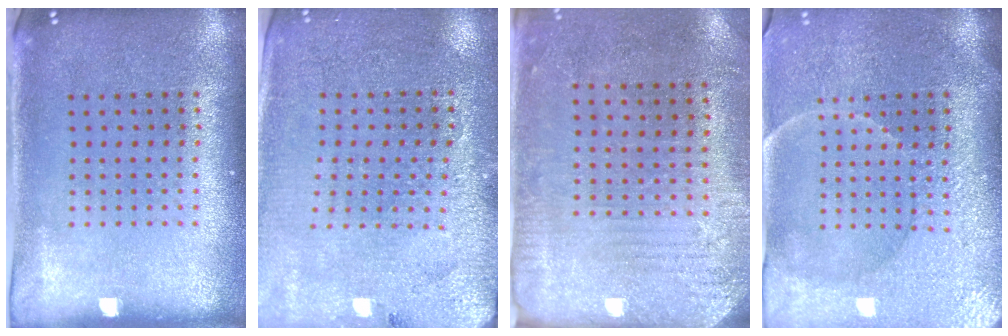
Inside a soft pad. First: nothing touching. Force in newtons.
{"total": 2.9, "press": 2.8, "slide": 0.4}
{"total": 2.8, "press": 2.4, "slide": 1.4}
{"total": 3.9, "press": 3.6, "slide": 1.5}